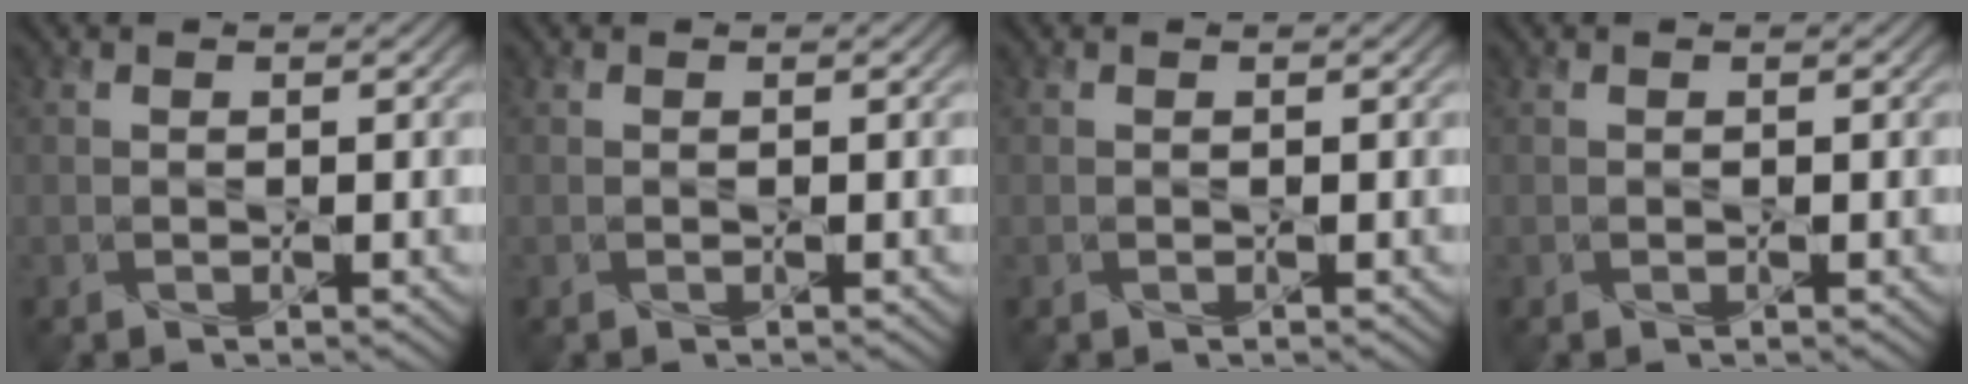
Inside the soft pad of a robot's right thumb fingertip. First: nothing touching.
{"total": 0.0}
{"total": 0.0}
{"total": 0.0}